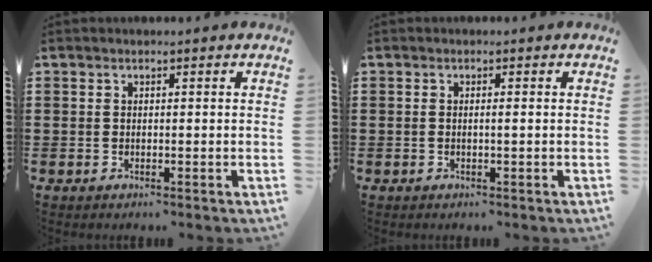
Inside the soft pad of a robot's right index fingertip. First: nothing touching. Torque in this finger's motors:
{"motor_torque": [-0.24, 0.14, 0.06, -0.01]}